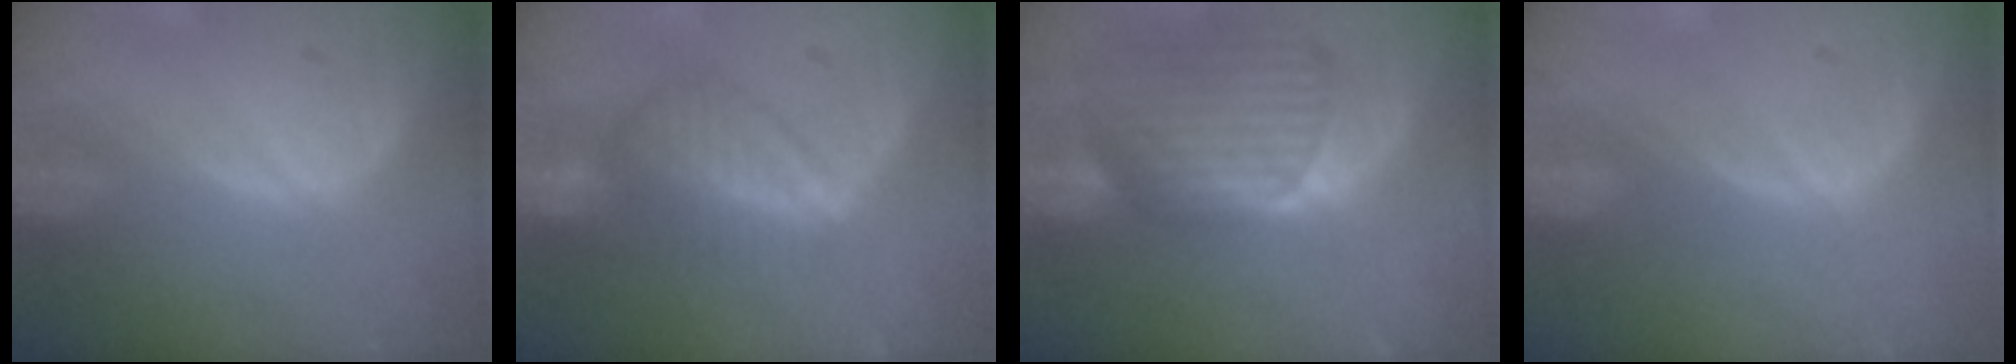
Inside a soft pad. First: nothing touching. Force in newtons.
{"total": 6.4, "press": 6.3, "slide": 0.5}
{"total": 9.4, "press": 8.3, "slide": 4.4}
{"total": 0.5, "press": 0.1, "slide": 0.5}